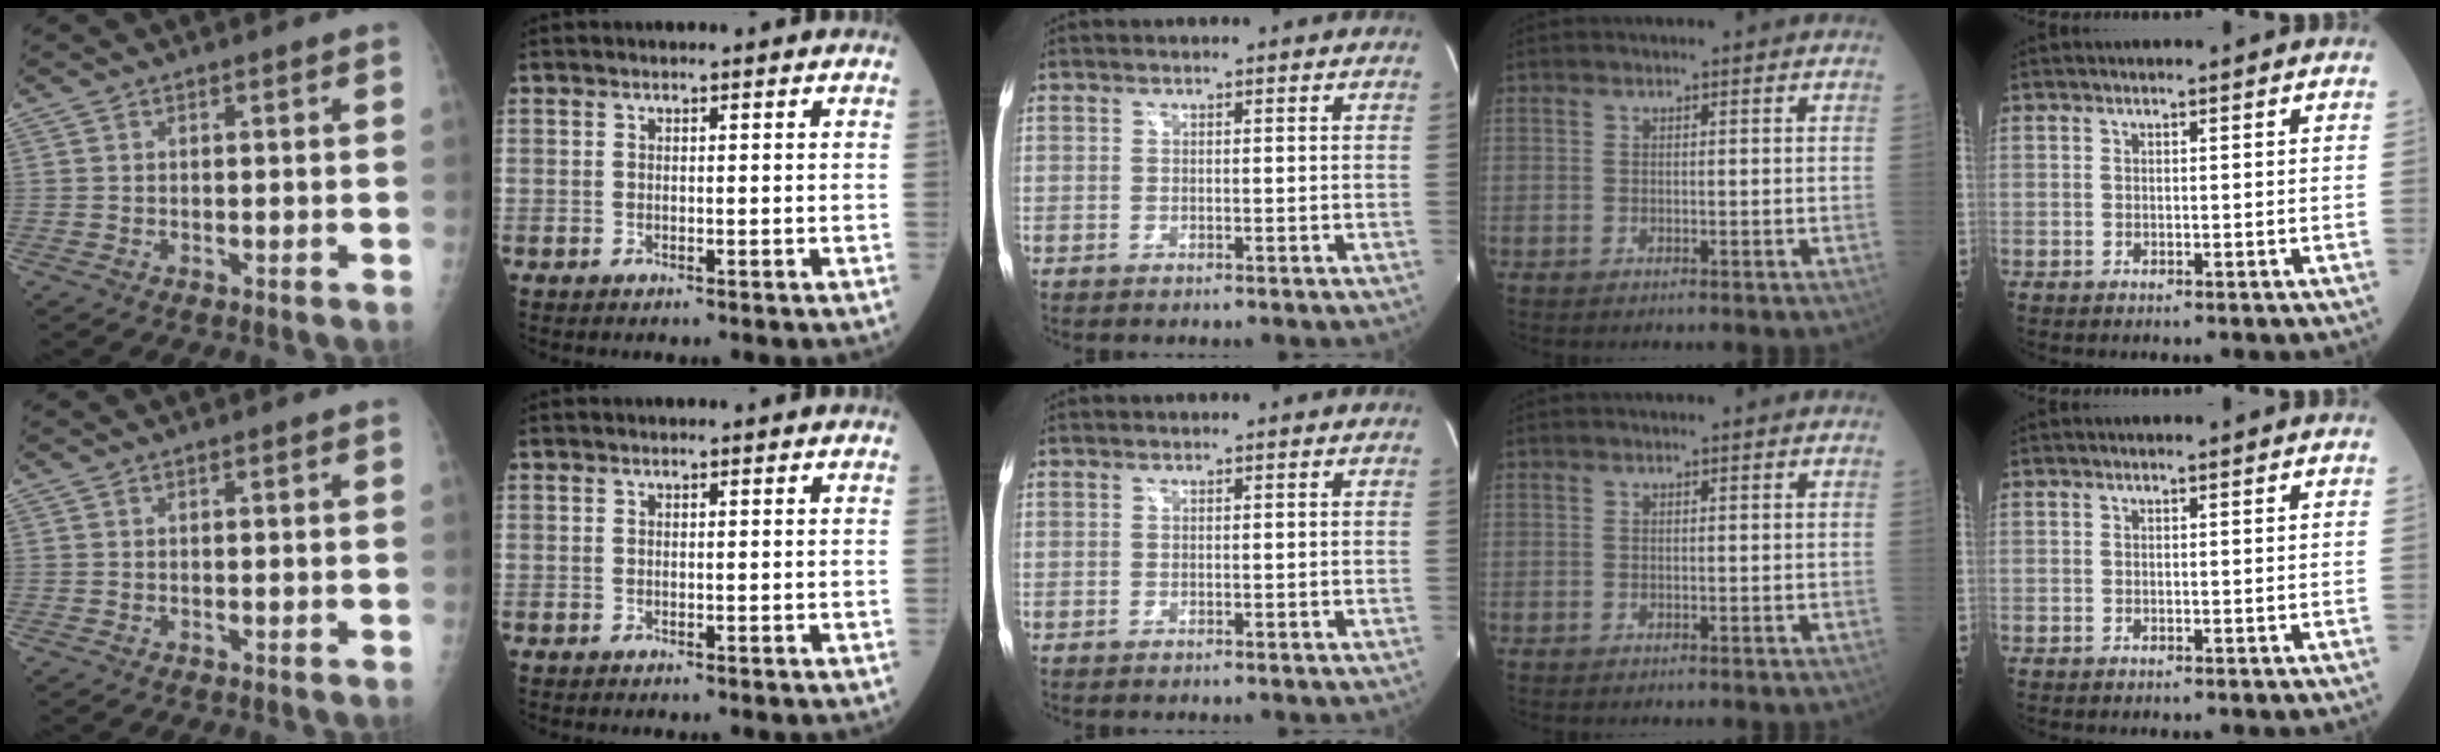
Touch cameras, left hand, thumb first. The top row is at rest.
{}